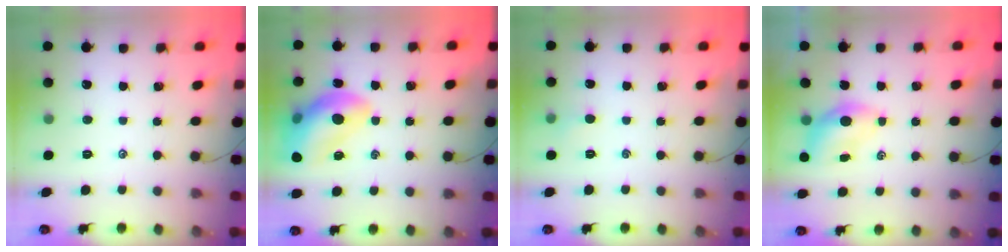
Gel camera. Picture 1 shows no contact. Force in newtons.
{"total": 17.3, "press": 17.1, "slide": 2.7}
{"total": 2.6, "press": 2.5, "slide": 0.8}
{"total": 5.3, "press": 5.2, "slide": 1.3}